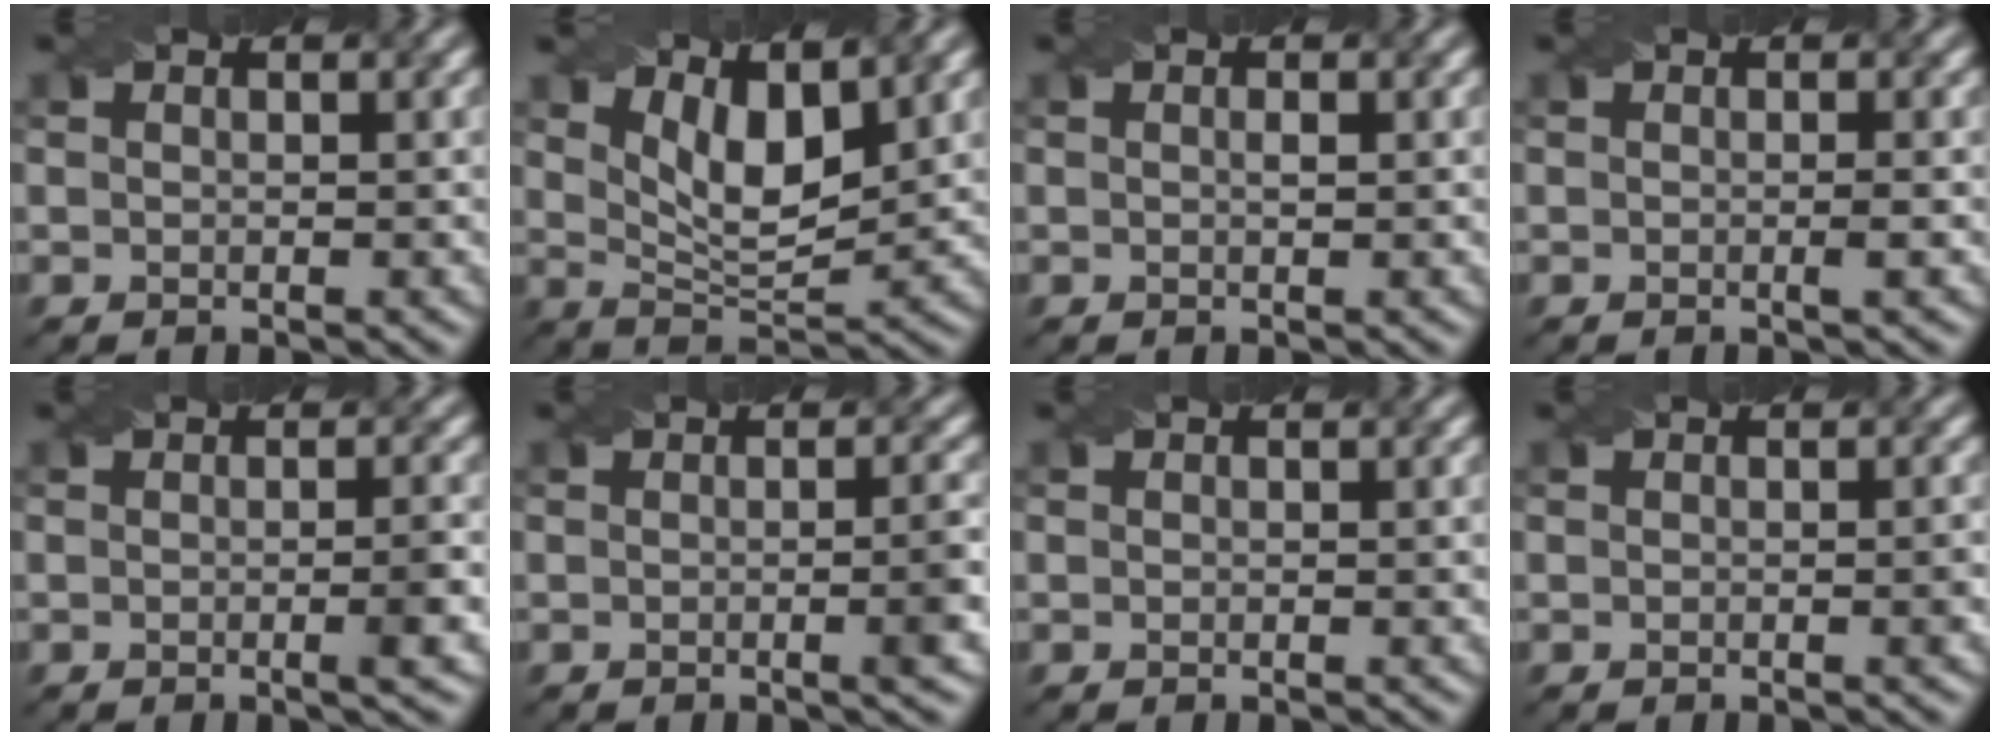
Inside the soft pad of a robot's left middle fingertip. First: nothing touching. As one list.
[{"total": 5.4, "force": [2.5, 2.3, 4.2], "torque": [-0.085, -0.010, 0.045]}, {"total": 0.5, "force": [0.0, 0.1, 0.5], "torque": [-0.011, 0.003, 0.002]}, {"total": 0.9, "force": [-0.3, -0.1, 0.9], "torque": [-0.013, -0.002, -0.006]}, {"total": 2.2, "force": [-0.5, 0.3, 2.1], "torque": [-0.028, -0.004, -0.009]}, {"total": 2.7, "force": [-0.4, 0.5, 2.6], "torque": [-0.027, 0.000, -0.009]}, {"total": 0.0}, {"total": 0.8, "force": [-0.3, -0.1, 0.8], "torque": [-0.008, 0.002, -0.003]}]